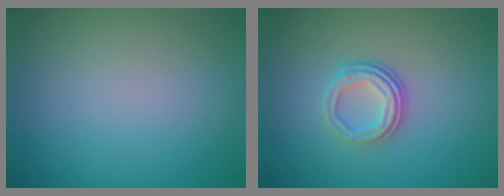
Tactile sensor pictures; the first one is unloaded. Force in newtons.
{"total": 3.4, "press": 2.5, "slide": 2.3}